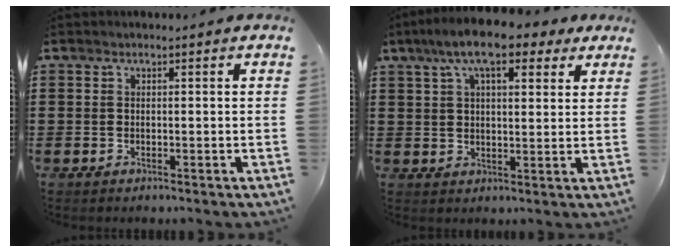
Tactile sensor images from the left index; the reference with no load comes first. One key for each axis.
{"total": 9.7, "fx": 6.6, "fy": 2.9, "fz": 6.6, "tx": -0.137, "ty": 0.003, "tz": 0.117}